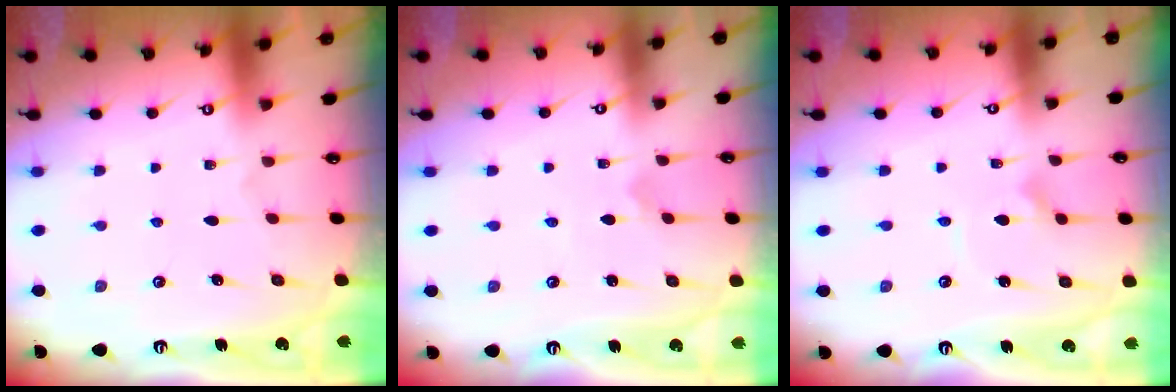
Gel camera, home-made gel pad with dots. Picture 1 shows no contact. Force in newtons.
{"total": 0.7, "press": 0.7, "slide": 0.1}
{"total": 2.2, "press": 2.2, "slide": 0.2}